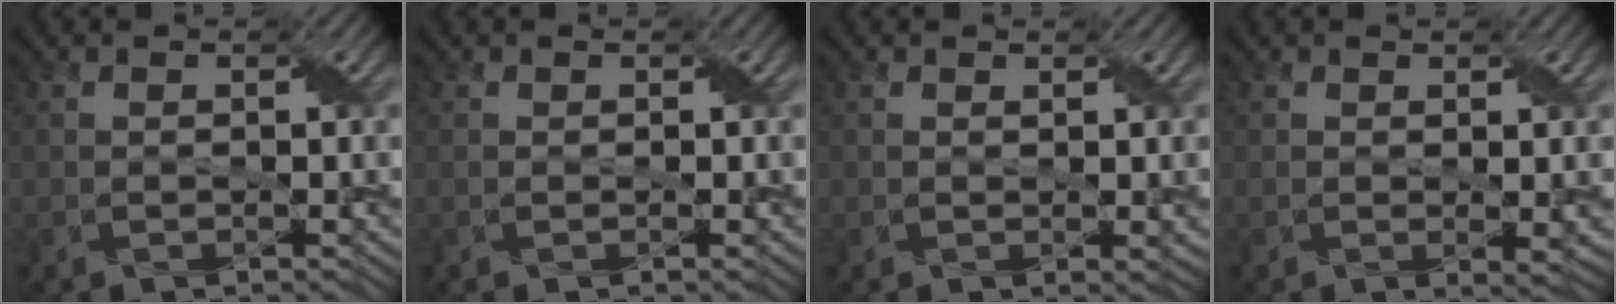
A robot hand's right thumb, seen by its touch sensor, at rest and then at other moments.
{"total": 0.0}
{"total": 0.9, "force": [0.5, 0.3, 0.7], "torque": [-0.010, -0.002, 0.011]}
{"total": 1.3, "force": [0.5, 0.3, 1.2], "torque": [-0.022, -0.005, 0.012]}